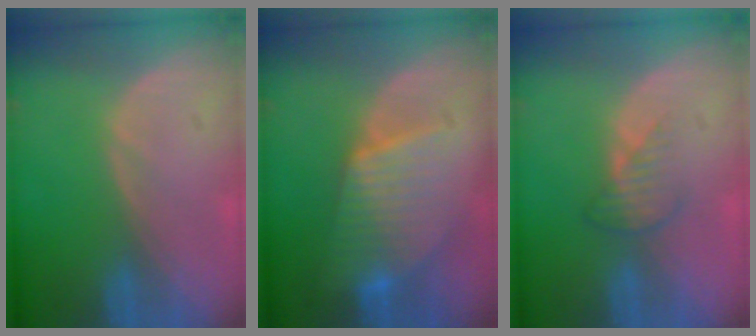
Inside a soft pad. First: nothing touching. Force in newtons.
{"total": 7.6, "press": 7.6, "slide": 0.2}
{"total": 3.0, "press": 2.8, "slide": 1.1}